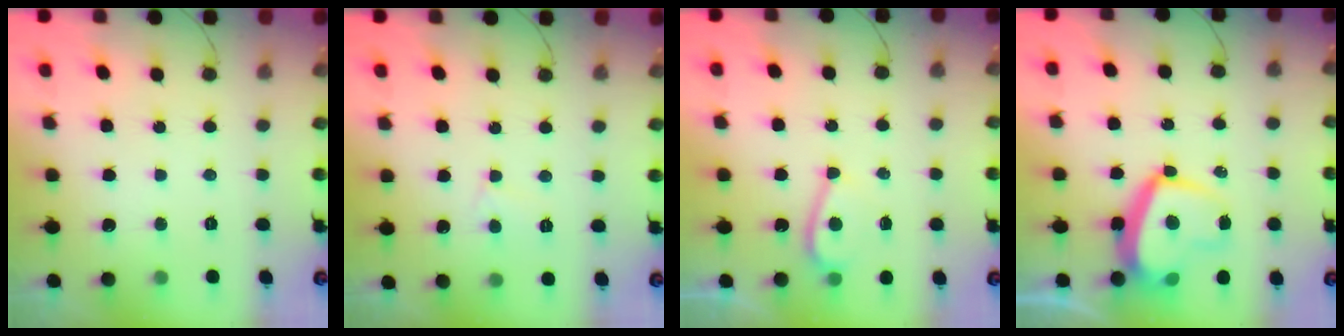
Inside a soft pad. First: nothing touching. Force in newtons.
{"total": 3.1, "press": 3.1, "slide": 0.2}
{"total": 5.5, "press": 5.3, "slide": 1.5}
{"total": 13.2, "press": 13.1, "slide": 1.4}